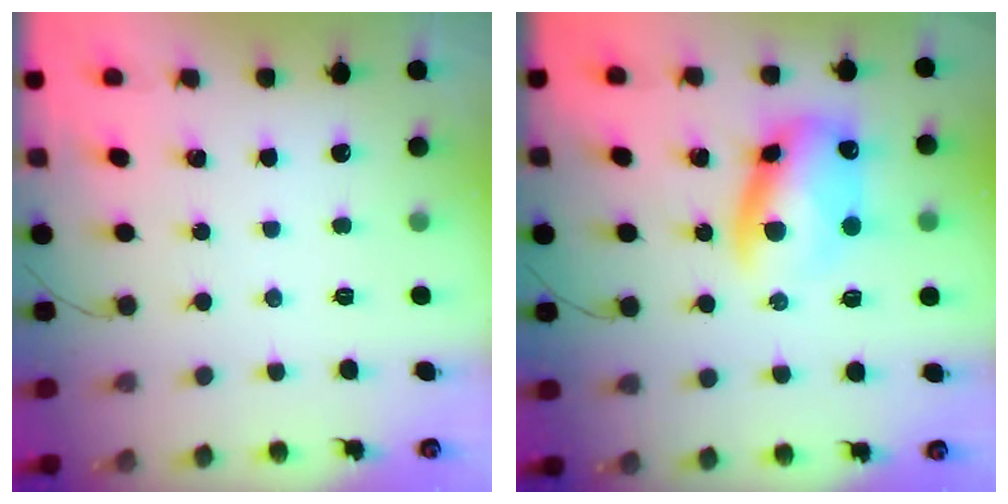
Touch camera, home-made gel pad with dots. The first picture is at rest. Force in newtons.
{"total": 10.9, "press": 10.7, "slide": 2.3}